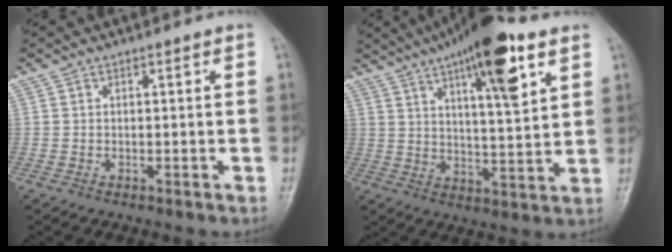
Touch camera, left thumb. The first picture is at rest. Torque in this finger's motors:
{"motor_torque": [2.20, 1.30, 1.48, -1.28, 0.37]}